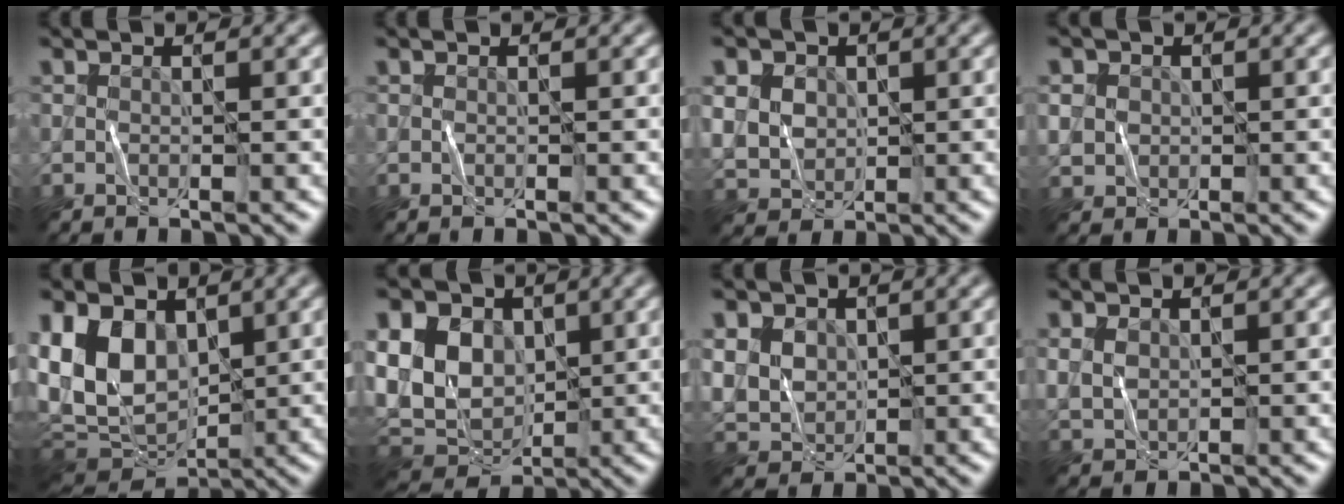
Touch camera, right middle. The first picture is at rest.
{"total": 0.0}
{"total": 8.1, "force": [2.0, 6.9, 3.7], "torque": [-0.078, 0.026, 0.020]}
{"total": 2.6, "force": [0.3, 2.5, 0.7], "torque": [-0.026, 0.002, 0.012]}
{"total": 10.8, "force": [0.8, 7.7, 7.5], "torque": [-0.170, -0.008, 0.009]}
{"total": 11.3, "force": [1.6, 8.9, 6.7], "torque": [-0.135, 0.015, 0.020]}
{"total": 6.9, "force": [1.5, 5.8, 3.4], "torque": [-0.073, 0.023, 0.020]}
{"total": 1.4, "force": [0.4, 1.2, 0.7], "torque": [-0.024, -0.004, 0.015]}